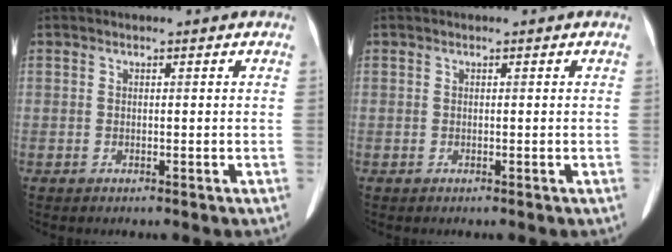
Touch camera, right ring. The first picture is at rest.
{"total": 0.0}